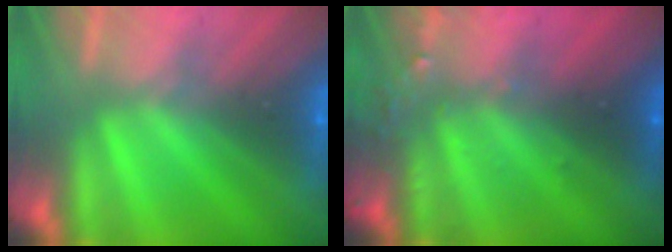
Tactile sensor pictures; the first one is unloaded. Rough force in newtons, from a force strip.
{"total": 3.3}